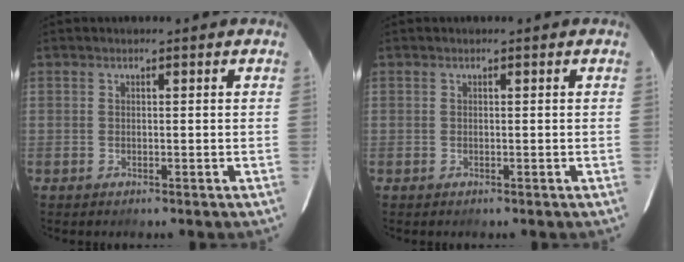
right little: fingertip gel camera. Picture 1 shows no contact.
{"total": 0.0}